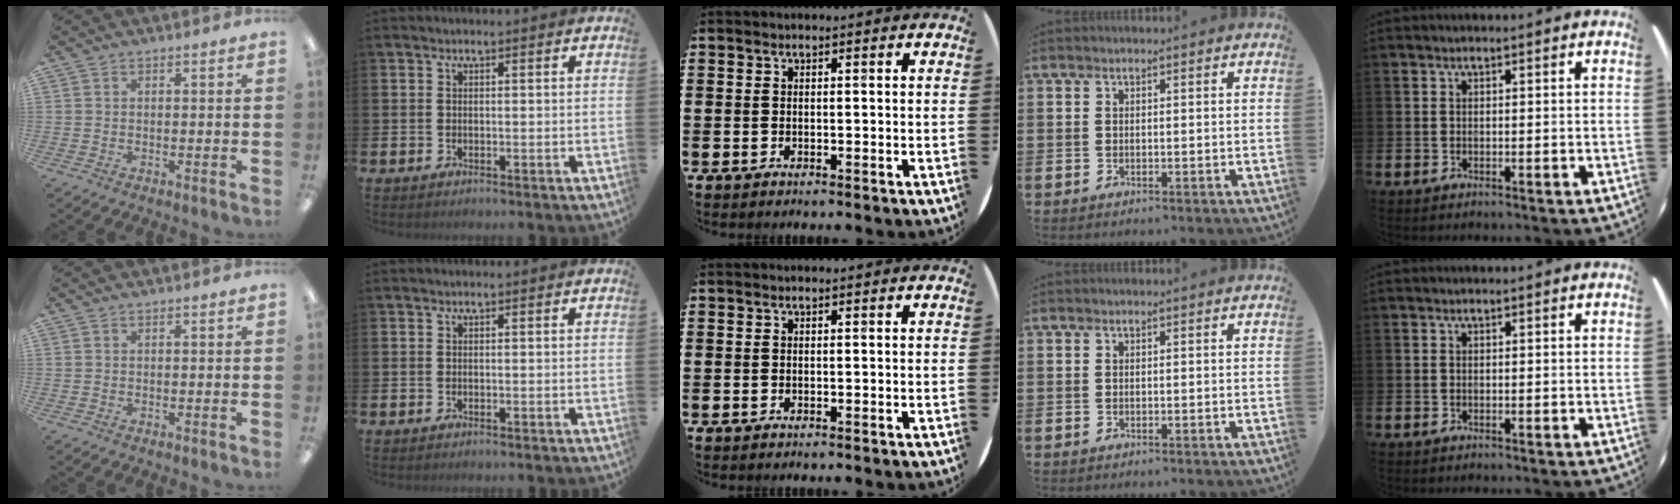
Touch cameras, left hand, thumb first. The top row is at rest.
{}